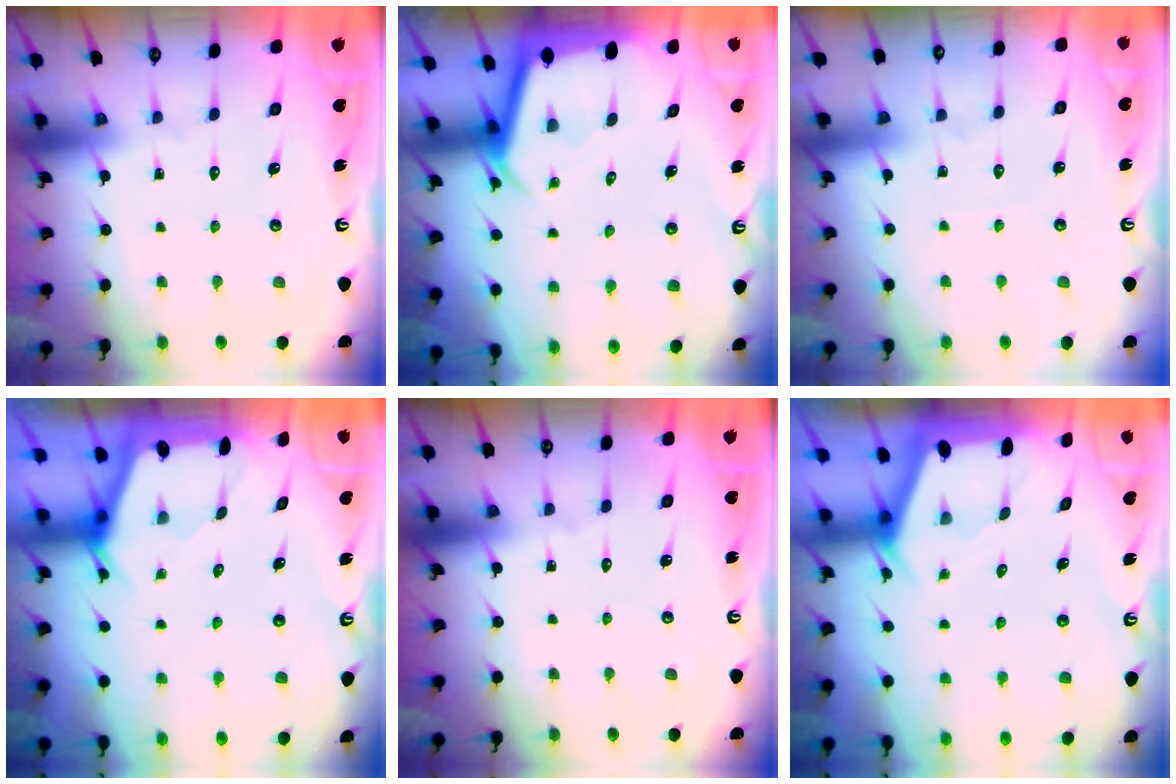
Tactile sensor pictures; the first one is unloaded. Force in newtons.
{"total": 3.4, "press": 3.4, "slide": 0.1}
{"total": 1.7, "press": 1.6, "slide": 0.3}
{"total": 2.3, "press": 2.3, "slide": 0.3}
{"total": 0.0}
{"total": 2.0, "press": 1.9, "slide": 0.3}